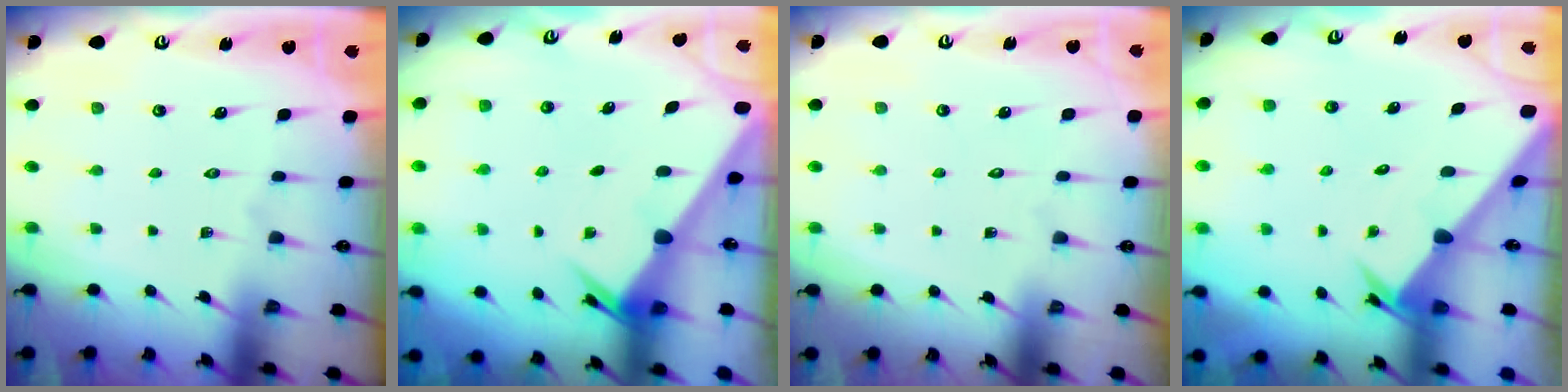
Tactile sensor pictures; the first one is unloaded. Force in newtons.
{"total": 2.0, "press": 2.0, "slide": 0.0}
{"total": 1.6, "press": 1.6, "slide": 0.1}
{"total": 2.6, "press": 2.6, "slide": 0.2}